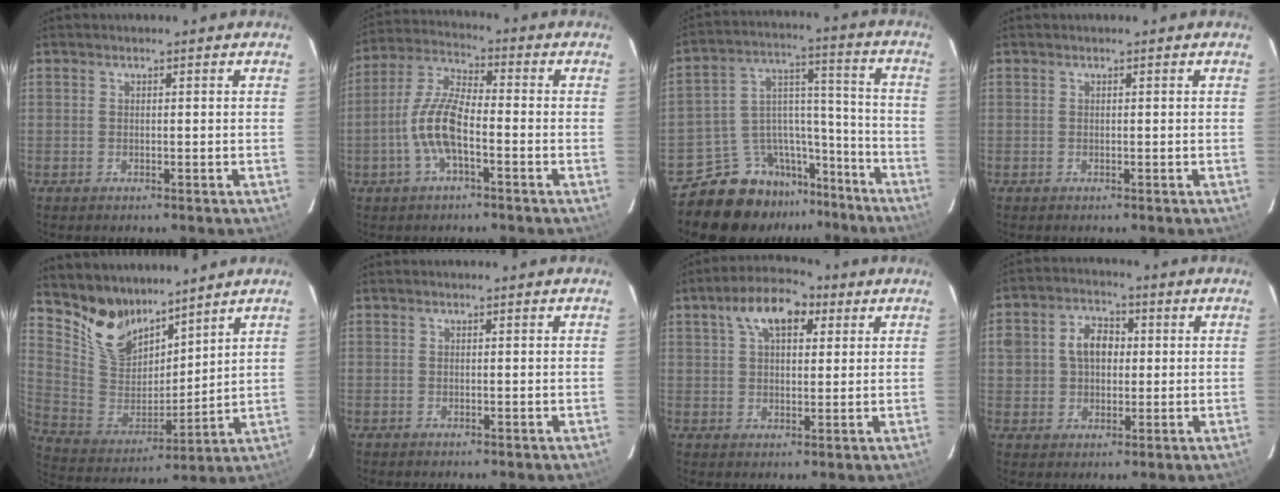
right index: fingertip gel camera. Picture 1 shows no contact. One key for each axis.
{"total": 9.8, "fx": -3.3, "fy": 3.2, "fz": 8.6, "tx": -0.189, "ty": 0.006, "tz": -0.066}
{"total": 13.8, "fx": -11.5, "fy": 7.3, "fz": 2.5, "tx": -0.045, "ty": 0.073, "tz": -0.175}
{"total": 0.0}
{"total": 12.9, "fx": 10.5, "fy": 6.4, "fz": 3.9, "tx": -0.092, "ty": 0.000, "tz": 0.218}
{"total": 0.0}
{"total": 9.5, "fx": 4.3, "fy": 5.0, "fz": 6.8, "tx": -0.120, "ty": 0.033, "tz": 0.069}
{"total": 7.8, "fx": 1.0, "fy": 6.0, "fz": 4.8, "tx": -0.094, "ty": 0.027, "tz": 0.020}